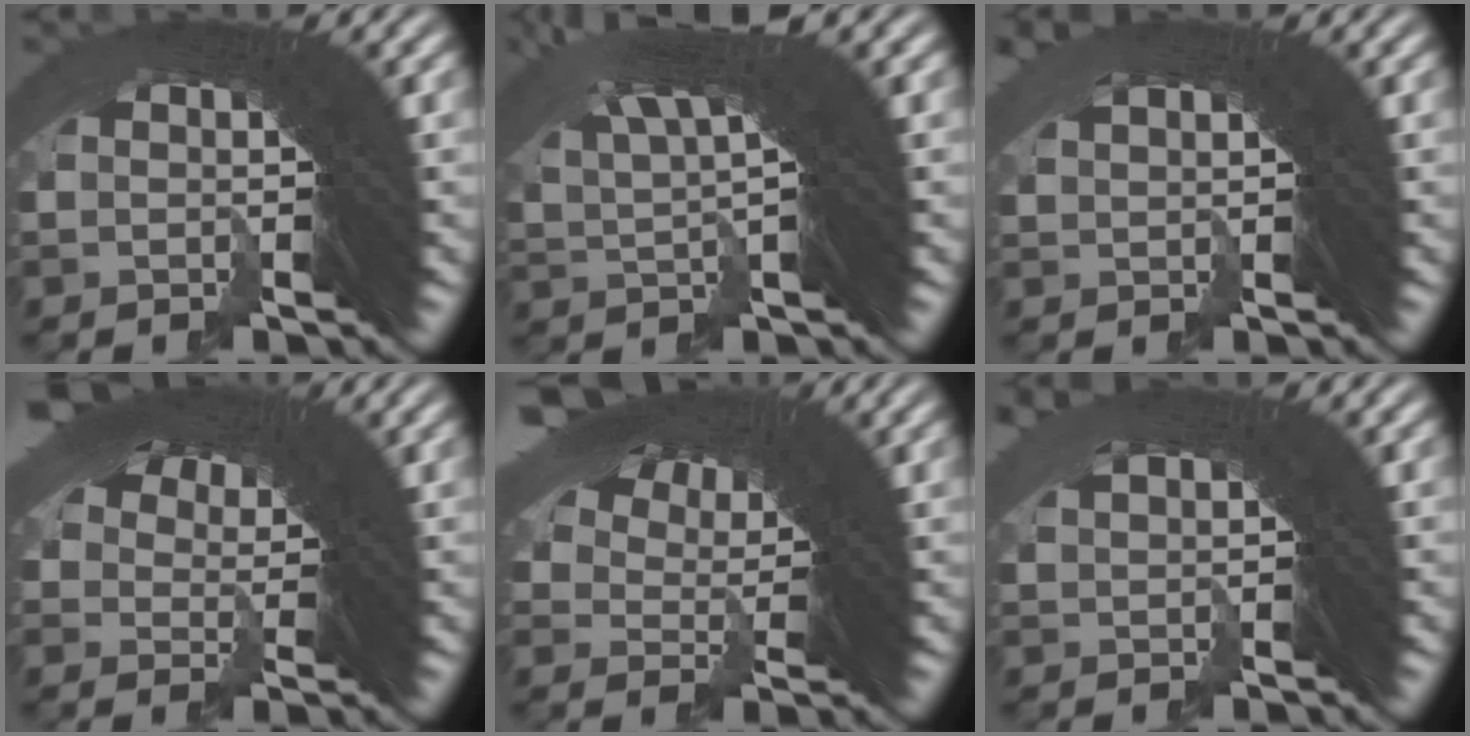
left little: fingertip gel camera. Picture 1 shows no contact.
{"total": 6.0, "force": [4.5, 0.6, 3.9], "torque": [-0.067, 0.028, 0.074]}
{"total": 0.9, "force": [0.7, -0.6, 0.1], "torque": [0.015, 0.004, 0.017]}
{"total": 4.1, "force": [1.5, 3.3, 2.0], "torque": [-0.030, -0.019, 0.033]}
{"total": 6.1, "force": [3.9, 3.0, 3.5], "torque": [-0.057, 0.004, 0.068]}
{"total": 1.0, "force": [0.8, -0.4, 0.2], "torque": [0.013, 0.004, 0.019]}